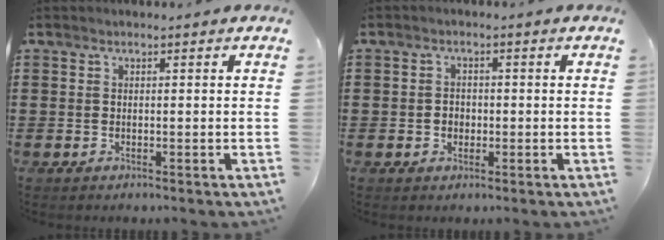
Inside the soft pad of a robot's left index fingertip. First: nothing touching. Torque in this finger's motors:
{"motor_torque": [0.38, 0.26, 0.17, 0.02]}